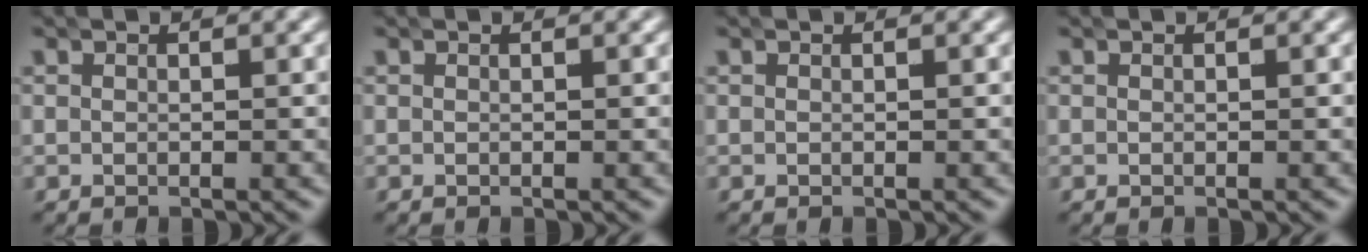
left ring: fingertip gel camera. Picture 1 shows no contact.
{"total": 0.0}
{"total": 0.0}
{"total": 0.0}